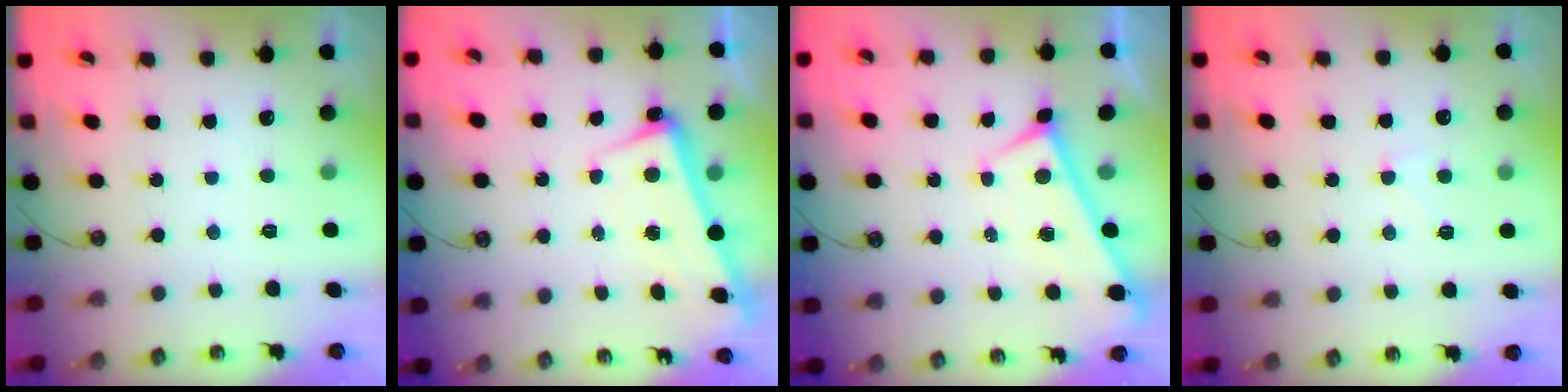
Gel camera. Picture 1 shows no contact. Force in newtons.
{"total": 2.3, "press": 2.1, "slide": 0.9}
{"total": 0.0}
{"total": 1.1, "press": 1.0, "slide": 0.5}